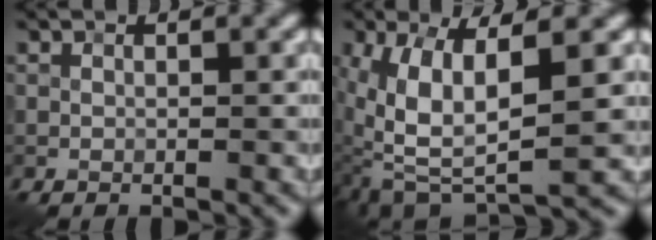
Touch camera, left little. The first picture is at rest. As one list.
[{"total": 10.3, "force": [0.7, 4.8, 9.0], "torque": [-0.190, -0.013, 0.008]}]